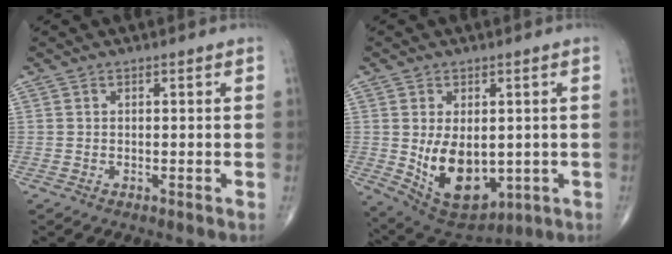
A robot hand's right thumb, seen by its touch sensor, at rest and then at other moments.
{"total": 13.2, "force": [-1.1, 8.1, 10.4], "torque": [-0.144, -0.014, 0.015]}